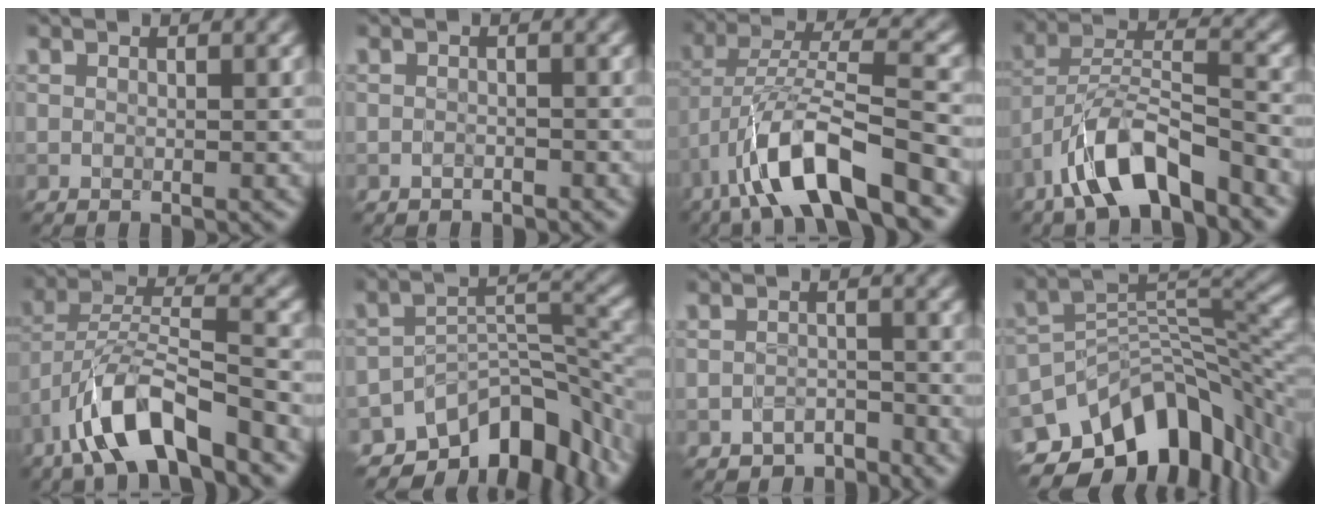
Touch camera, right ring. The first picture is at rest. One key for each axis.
{"total": 0.8, "fx": -0.7, "fy": 0.3, "fz": 0.1, "tx": 0.000, "ty": 0.001, "tz": -0.012}
{"total": 9.5, "fx": -4.8, "fy": 2.5, "fz": 7.8, "tx": -0.140, "ty": 0.012, "tz": -0.088}
{"total": 7.5, "fx": -5.1, "fy": 2.4, "fz": 5.0, "tx": -0.089, "ty": 0.009, "tz": -0.093}
{"total": 8.0, "fx": -4.9, "fy": 2.3, "fz": 5.9, "tx": -0.104, "ty": 0.007, "tz": -0.089}
{"total": 10.2, "fx": -7.1, "fy": 4.9, "fz": 5.4, "tx": -0.069, "ty": -0.012, "tz": -0.118}
{"total": 2.1, "fx": -1.9, "fy": 0.9, "fz": 0.4, "tx": 0.000, "ty": 0.007, "tz": -0.033}
{"total": 12.0, "fx": -7.1, "fy": 6.8, "fz": 6.9, "tx": -0.105, "ty": -0.001, "tz": -0.116}